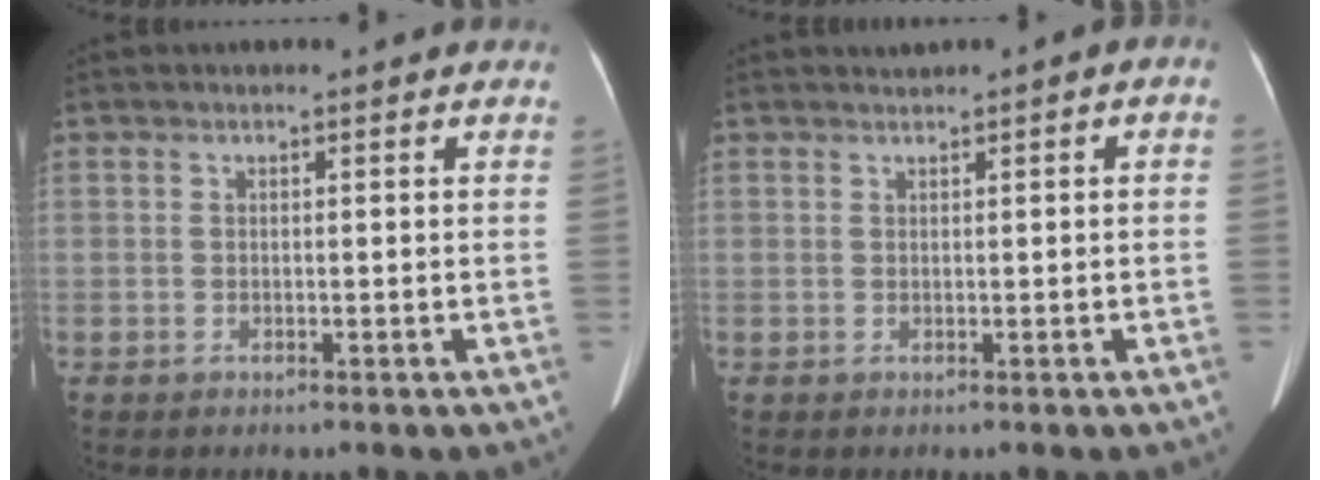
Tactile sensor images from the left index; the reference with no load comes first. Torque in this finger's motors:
{"motor_torque": [0.50, -0.55, 0.02, 0.05]}